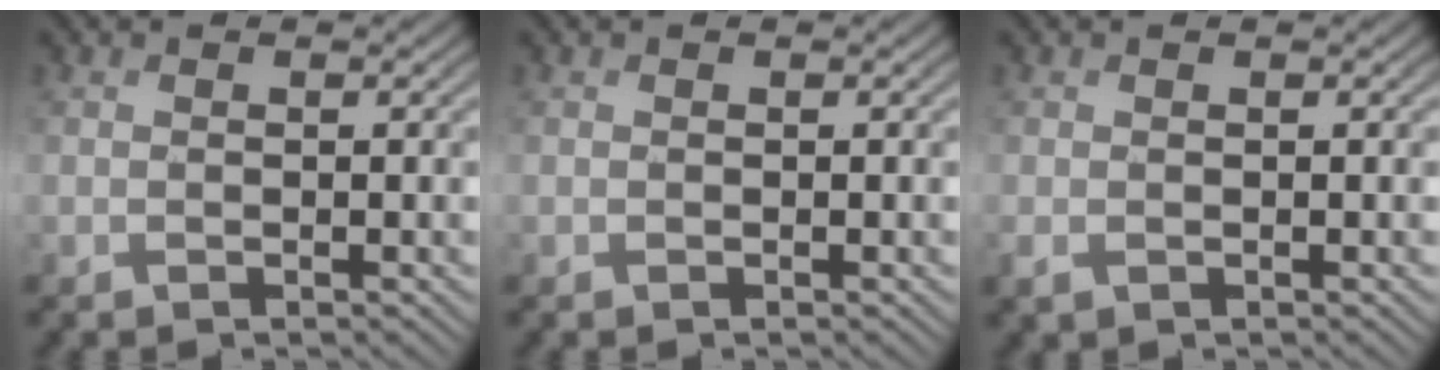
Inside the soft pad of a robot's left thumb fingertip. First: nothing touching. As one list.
[{"total": 0.0}, {"total": 1.2, "force": [-0.4, 0.9, 0.7], "torque": [-0.027, -0.006, -0.006]}]